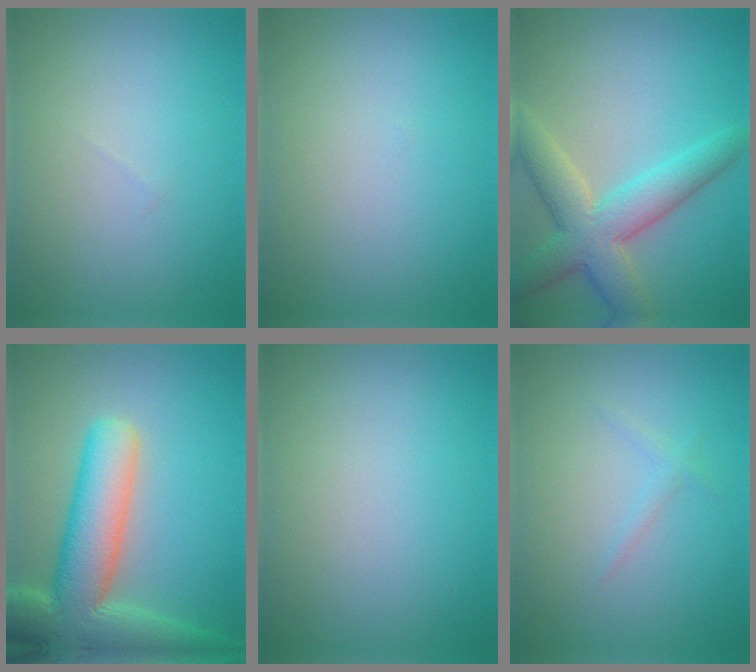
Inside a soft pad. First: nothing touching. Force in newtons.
{"total": 0.0}
{"total": 6.2, "press": 6.2, "slide": 0.4}
{"total": 10.8, "press": 10.8, "slide": 1.0}
{"total": 0.0}
{"total": 0.8, "press": 0.8, "slide": 0.0}